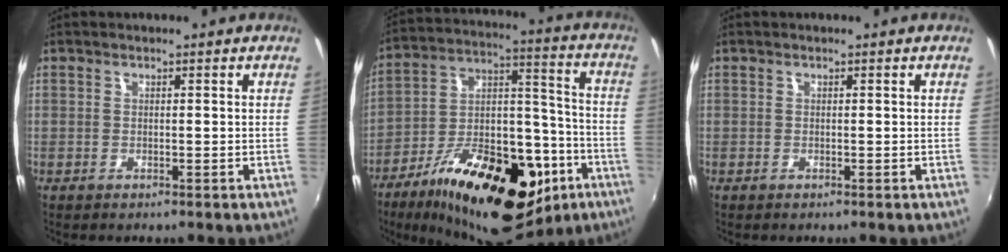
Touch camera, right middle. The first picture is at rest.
{"total": 28.8, "force": [-15.6, 13.5, 20.0], "torque": [-0.321, 0.006, -0.230]}
{"total": 0.0}